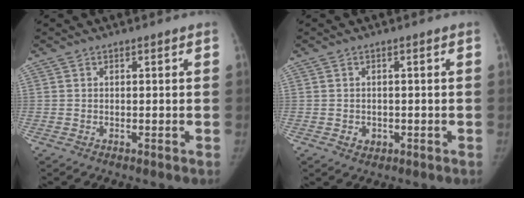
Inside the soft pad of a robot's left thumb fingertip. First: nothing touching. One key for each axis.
{"total": 1.9, "fx": -0.4, "fy": 1.6, "fz": 0.8, "tx": -0.004, "ty": 0.002, "tz": 0.001}